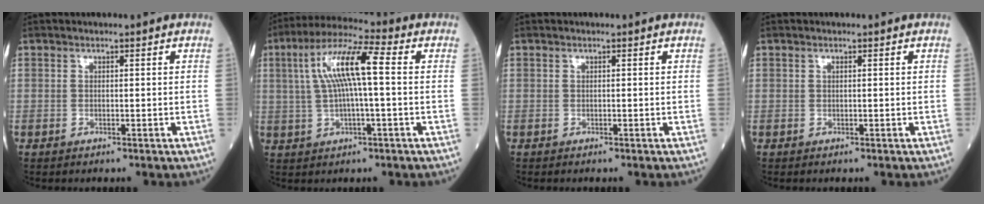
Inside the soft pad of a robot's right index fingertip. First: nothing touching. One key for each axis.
{"total": 10.8, "fx": 1.6, "fy": 1.3, "fz": 10.6, "tx": -0.208, "ty": 0.027, "tz": 0.028}
{"total": 0.0}
{"total": 0.0}